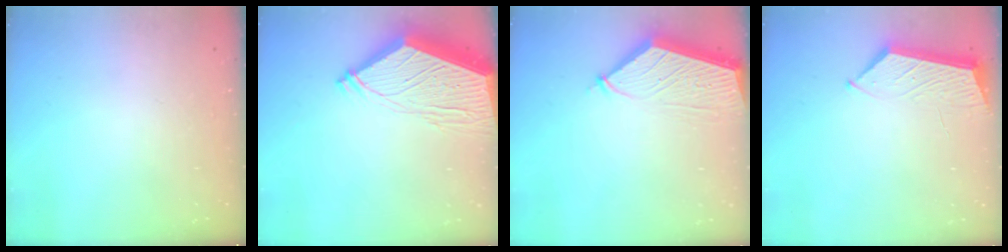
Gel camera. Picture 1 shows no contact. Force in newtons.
{"total": 13.7, "press": 13.6, "slide": 1.7}
{"total": 5.8, "press": 5.8, "slide": 0.4}
{"total": 6.4, "press": 6.4, "slide": 0.4}